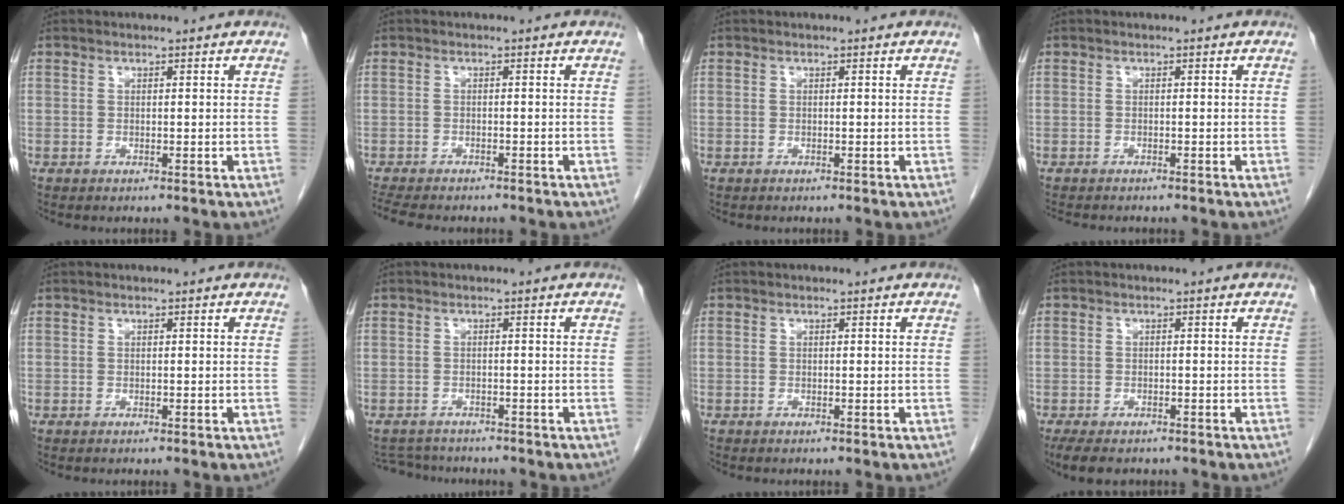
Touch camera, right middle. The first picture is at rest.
{"total": 8.0, "force": [-6.9, 2.1, 3.5], "torque": [-0.059, -0.007, -0.101]}
{"total": 0.0}
{"total": 4.2, "force": [-3.7, 1.1, 1.8], "torque": [-0.027, -0.008, -0.049]}
{"total": 0.0}
{"total": 4.1, "force": [-4.0, 1.0, 0.3], "torque": [-0.007, -0.010, -0.064]}
{"total": 0.0}
{"total": 4.7, "force": [-3.6, 2.0, 2.3], "torque": [-0.039, -0.010, -0.052]}